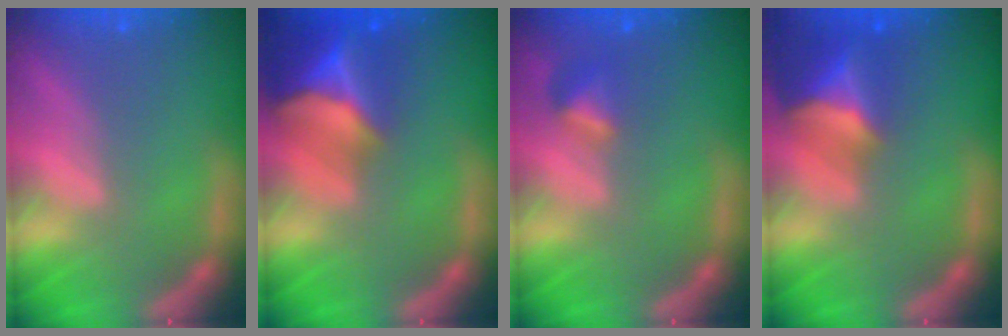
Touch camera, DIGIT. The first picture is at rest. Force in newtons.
{"total": 9.4}
{"total": 1.9}
{"total": 6.4}